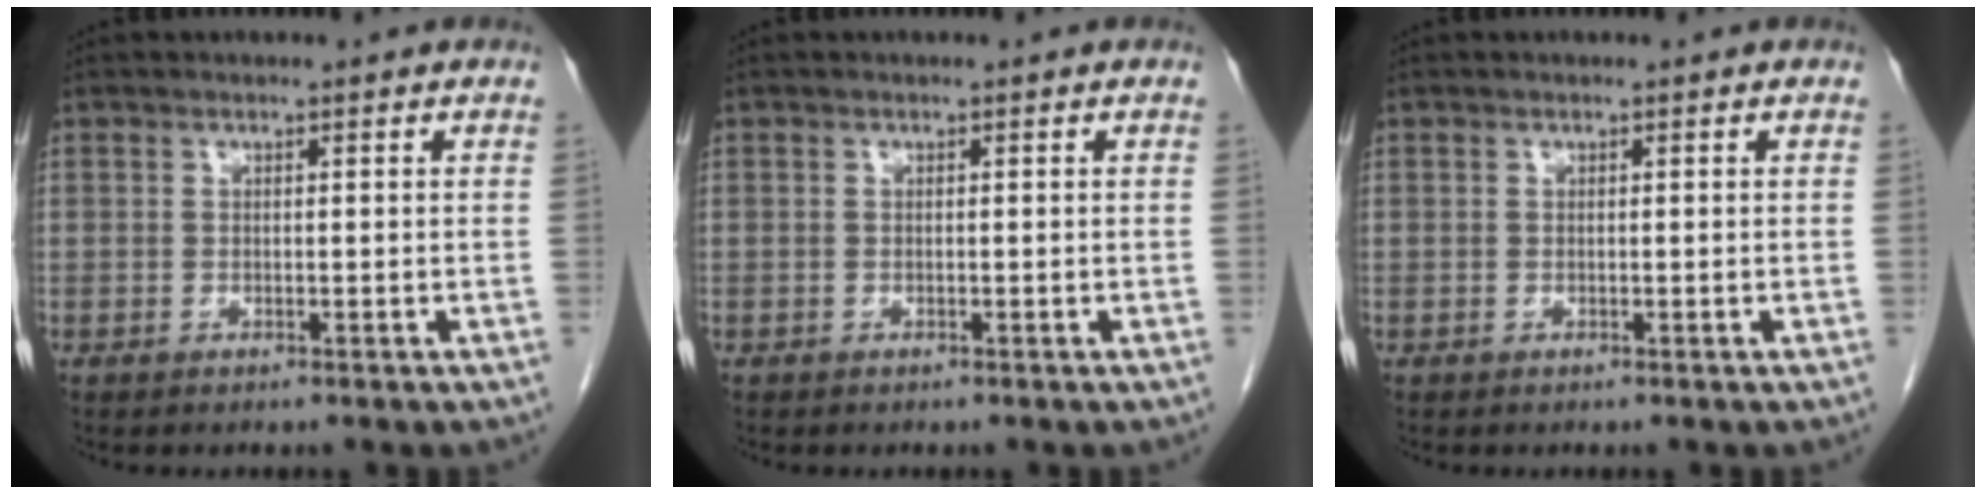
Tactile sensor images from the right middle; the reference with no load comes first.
{"total": 0.0}
{"total": 0.0}